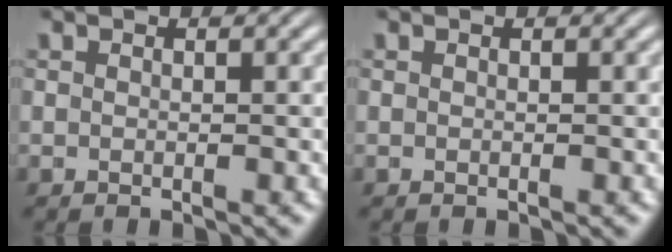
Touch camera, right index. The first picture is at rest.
{"total": 0.0}